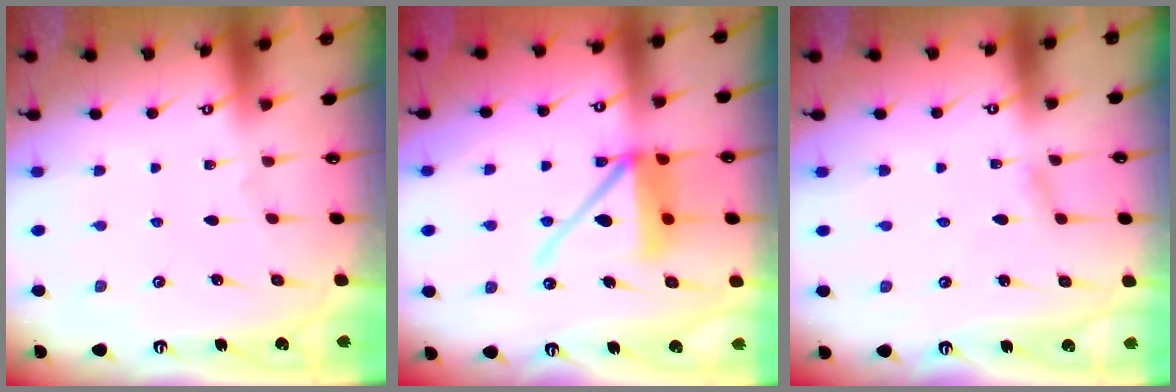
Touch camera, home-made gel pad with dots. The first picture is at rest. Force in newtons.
{"total": 13.0, "press": 12.9, "slide": 2.0}
{"total": 2.9, "press": 2.8, "slide": 0.3}